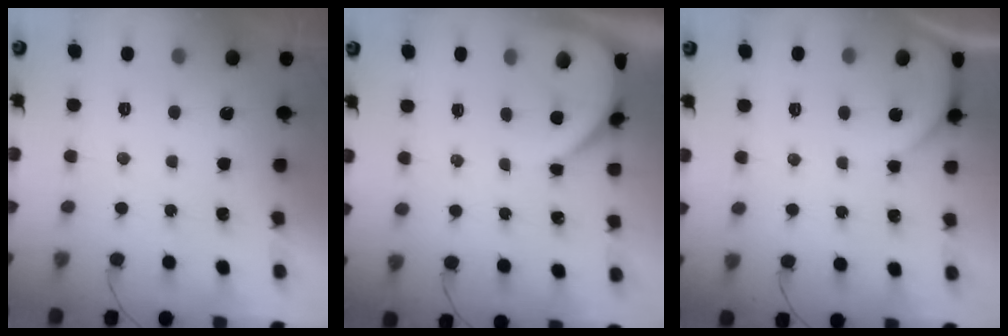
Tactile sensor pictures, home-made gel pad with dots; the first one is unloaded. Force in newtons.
{"total": 4.3, "press": 4.3, "slide": 0.3}
{"total": 2.8, "press": 2.8, "slide": 0.5}